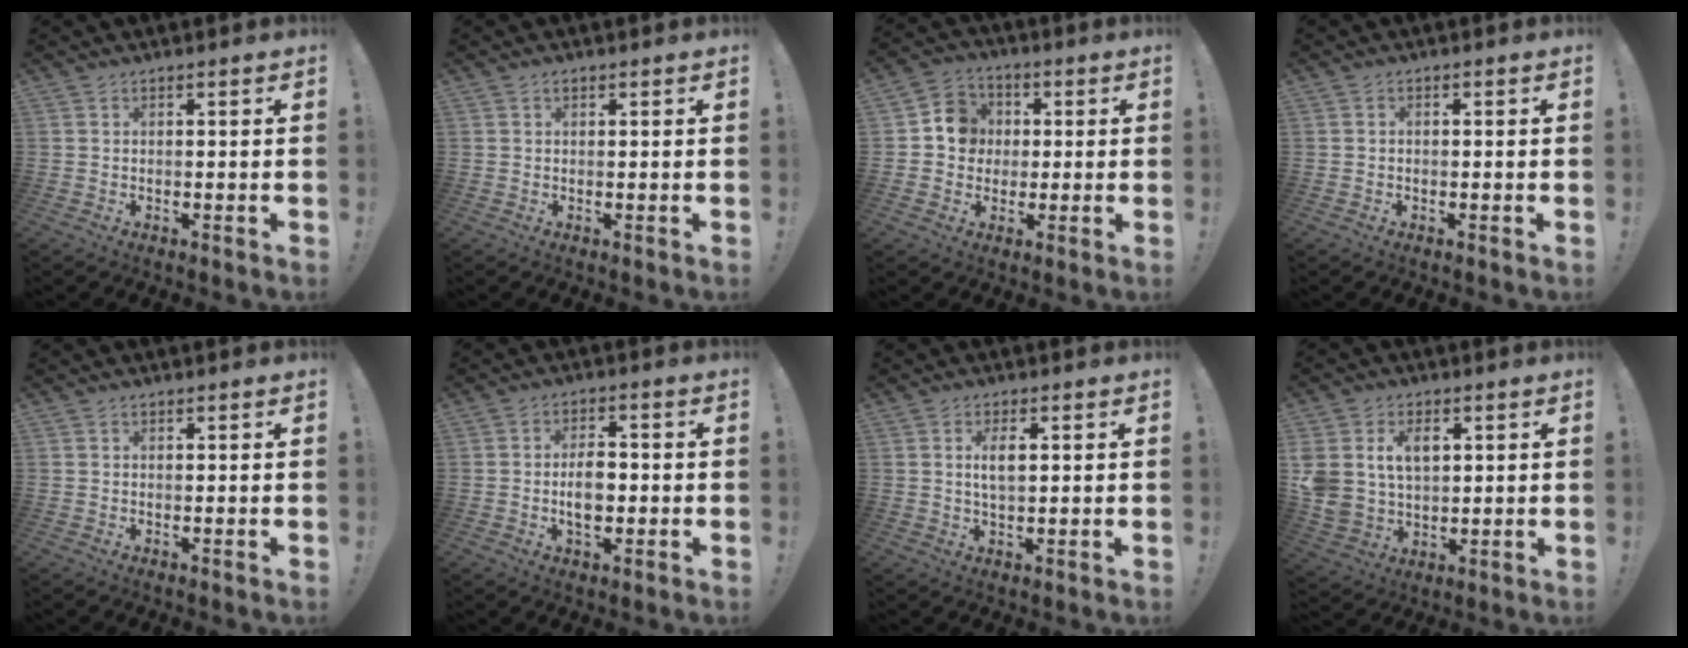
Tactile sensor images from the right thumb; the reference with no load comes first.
{"total": 0.8, "force": [0.5, 0.5, 0.4], "torque": [-0.009, 0.002, 0.009]}
{"total": 9.4, "force": [0.7, 8.9, 3.1], "torque": [-0.035, 0.012, 0.019]}
{"total": 0.8, "force": [-0.6, 0.4, 0.4], "torque": [-0.006, 0.003, -0.010]}
{"total": 0.5, "force": [0.3, 0.3, 0.2], "torque": [0.004, -0.002, 0.005]}
{"total": 7.0, "force": [-1.1, 4.3, 5.4], "torque": [-0.087, 0.004, -0.024]}
{"total": 4.5, "force": [1.1, 1.8, 3.9], "torque": [-0.055, -0.005, 0.014]}
{"total": 10.9, "force": [3.8, 8.4, 5.8], "torque": [-0.101, -0.011, 0.076]}